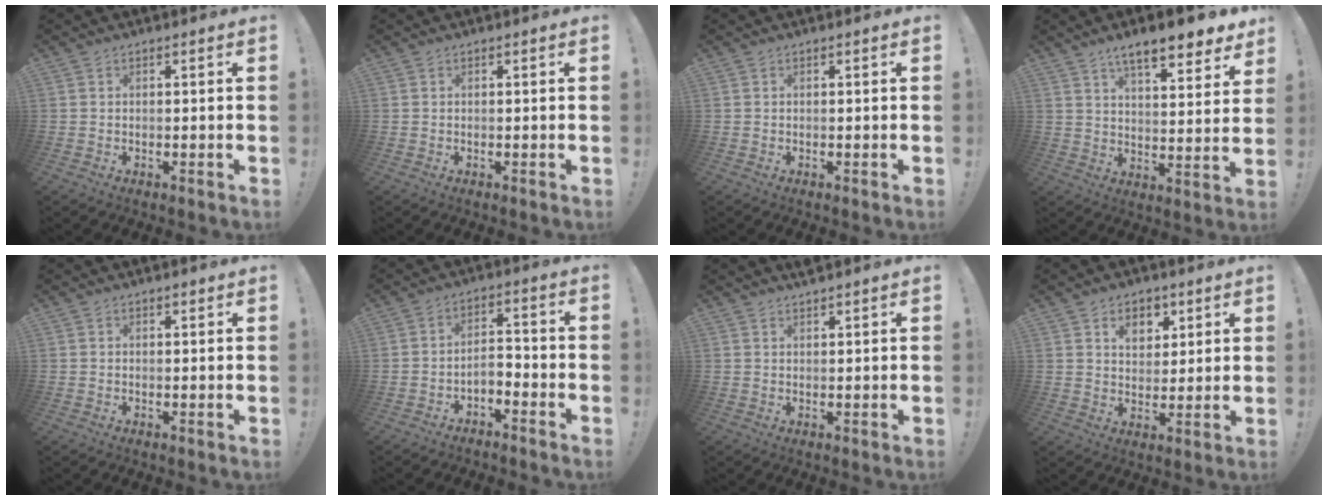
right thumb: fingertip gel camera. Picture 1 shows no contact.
{"total": 0.0}
{"total": 0.0}
{"total": 11.6, "force": [8.4, 2.4, 7.7], "torque": [-0.119, -0.055, 0.141]}
{"total": 0.7, "force": [0.6, 0.3, 0.3], "torque": [0.001, -0.001, 0.009]}
{"total": 4.5, "force": [-3.2, 2.1, 2.4], "torque": [-0.044, 0.008, -0.059]}
{"total": 1.8, "force": [1.7, -0.1, 0.6], "torque": [-0.006, -0.012, 0.029]}
{"total": 7.9, "force": [4.2, 5.7, 3.5], "torque": [-0.041, -0.022, 0.078]}